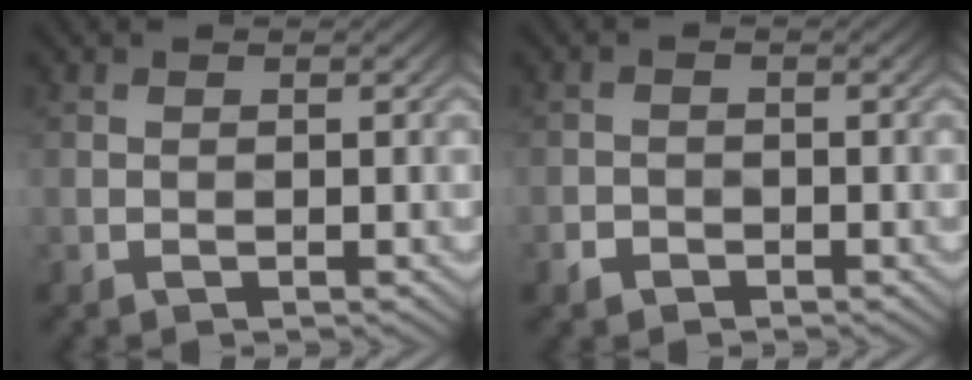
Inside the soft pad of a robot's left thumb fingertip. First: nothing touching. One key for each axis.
{"total": 1.4, "fx": -1.1, "fy": 0.8, "fz": 0.2, "tx": -0.009, "ty": -0.006, "tz": -0.020}